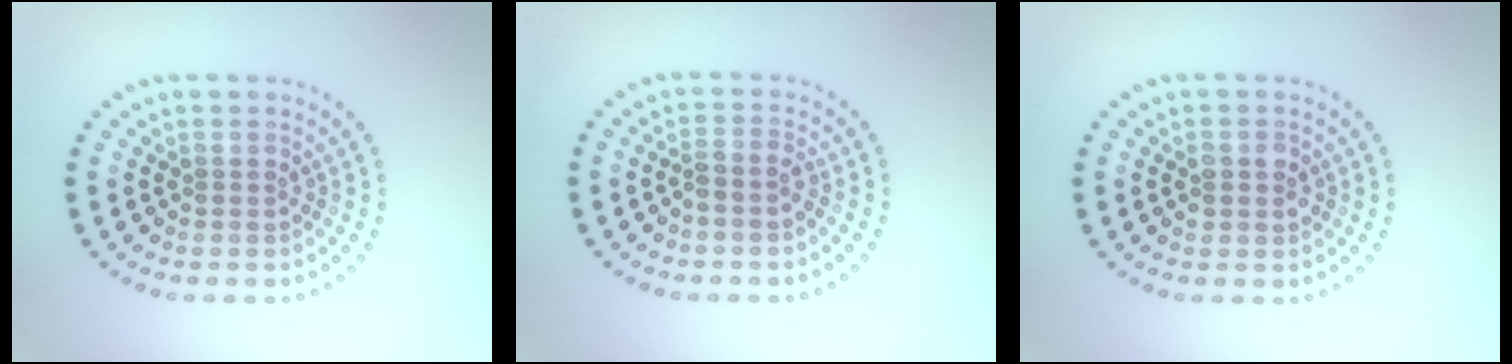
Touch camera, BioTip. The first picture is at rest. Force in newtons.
{"total": 1.5, "press": 1.2, "slide": 0.9}
{"total": 1.5, "press": 1.5, "slide": 0.2}